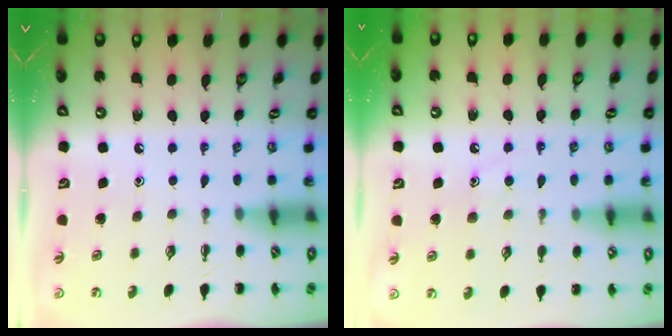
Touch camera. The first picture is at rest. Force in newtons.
{"total": 8.4, "press": 8.4, "slide": 1.2}